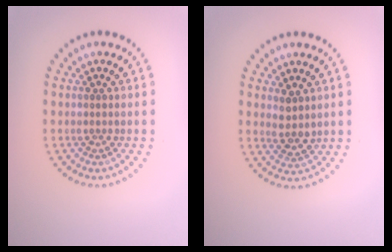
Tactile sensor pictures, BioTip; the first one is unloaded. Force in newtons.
{"total": 2.0, "press": 1.7, "slide": 1.1}